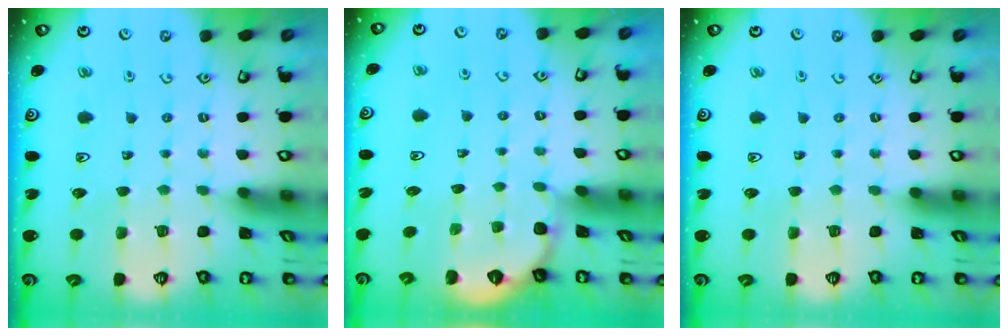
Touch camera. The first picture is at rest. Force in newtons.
{"total": 1.3, "press": 1.3, "slide": 0.1}
{"total": 0.0}